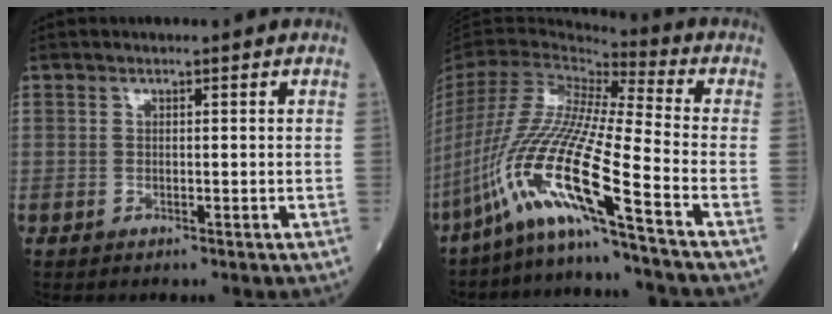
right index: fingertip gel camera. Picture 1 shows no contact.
{"total": 19.0, "force": [-10.8, -1.6, 15.5], "torque": [-0.339, -0.031, -0.211]}